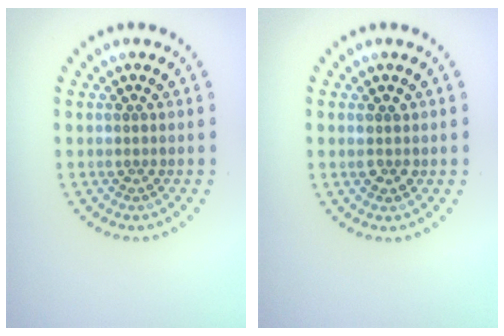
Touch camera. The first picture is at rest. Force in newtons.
{"total": 1.4, "press": 1.4, "slide": 0.4}